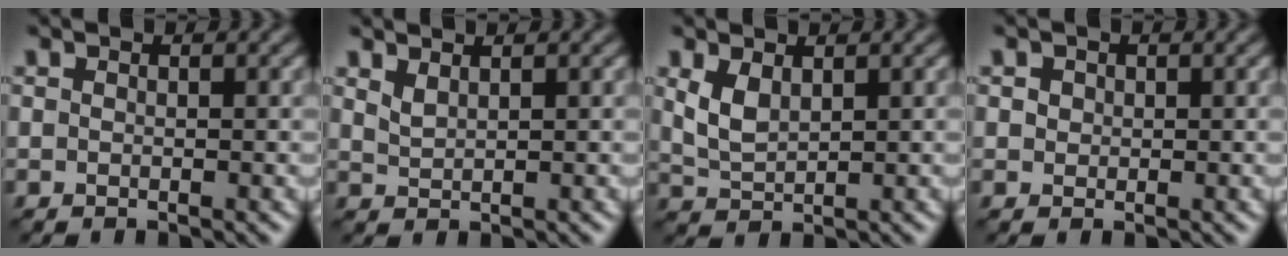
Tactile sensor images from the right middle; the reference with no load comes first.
{"total": 1.3, "force": [1.1, 0.3, 0.6], "torque": [-0.017, -0.001, 0.025]}
{"total": 2.5, "force": [1.2, 1.4, 1.7], "torque": [-0.044, -0.002, 0.031]}
{"total": 1.0, "force": [0.4, 0.9, 0.3], "torque": [-0.003, -0.001, 0.005]}